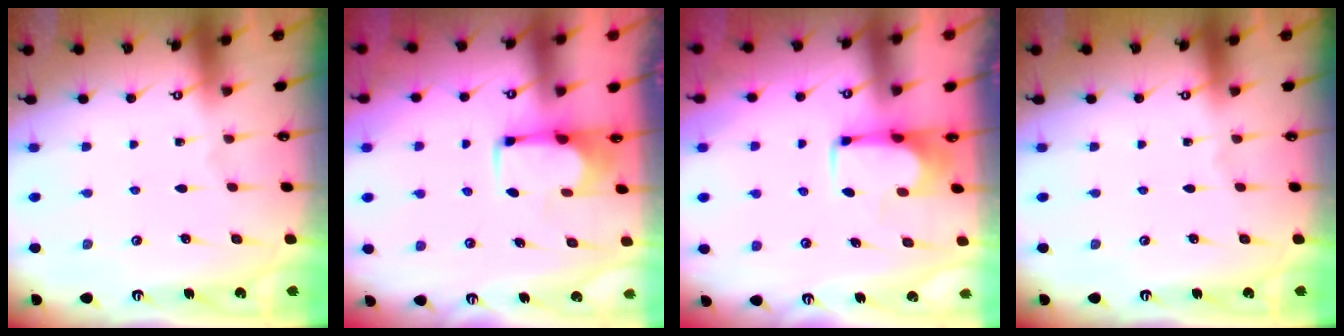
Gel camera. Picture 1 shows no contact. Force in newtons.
{"total": 1.7, "press": 1.6, "slide": 0.6}
{"total": 0.0}
{"total": 0.0}